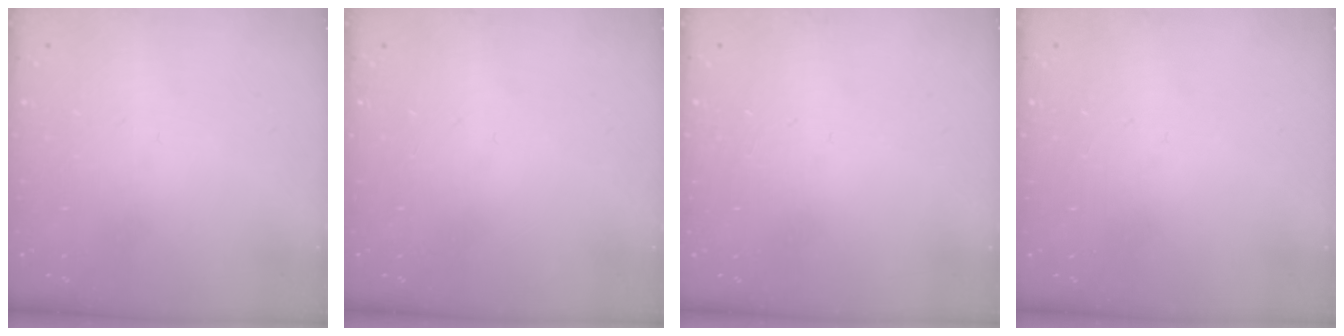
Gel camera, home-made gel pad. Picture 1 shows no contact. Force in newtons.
{"total": 0.0}
{"total": 0.0}
{"total": 0.0}